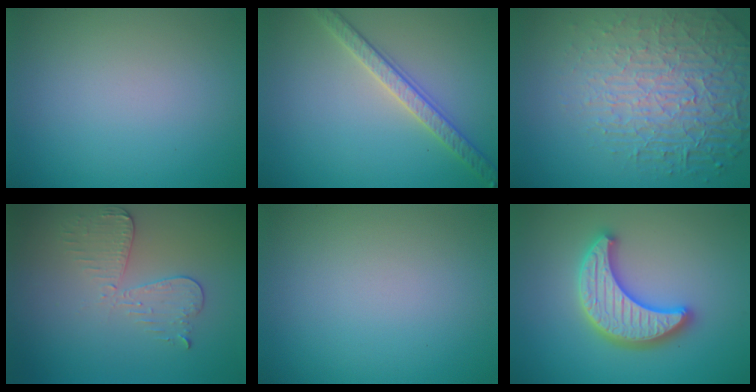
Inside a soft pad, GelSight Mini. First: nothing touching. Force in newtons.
{"total": 3.1, "press": 2.9, "slide": 1.1}
{"total": 8.1, "press": 5.6, "slide": 5.8}
{"total": 2.9, "press": 2.7, "slide": 1.2}
{"total": 0.0}
{"total": 5.3, "press": 5.2, "slide": 0.9}